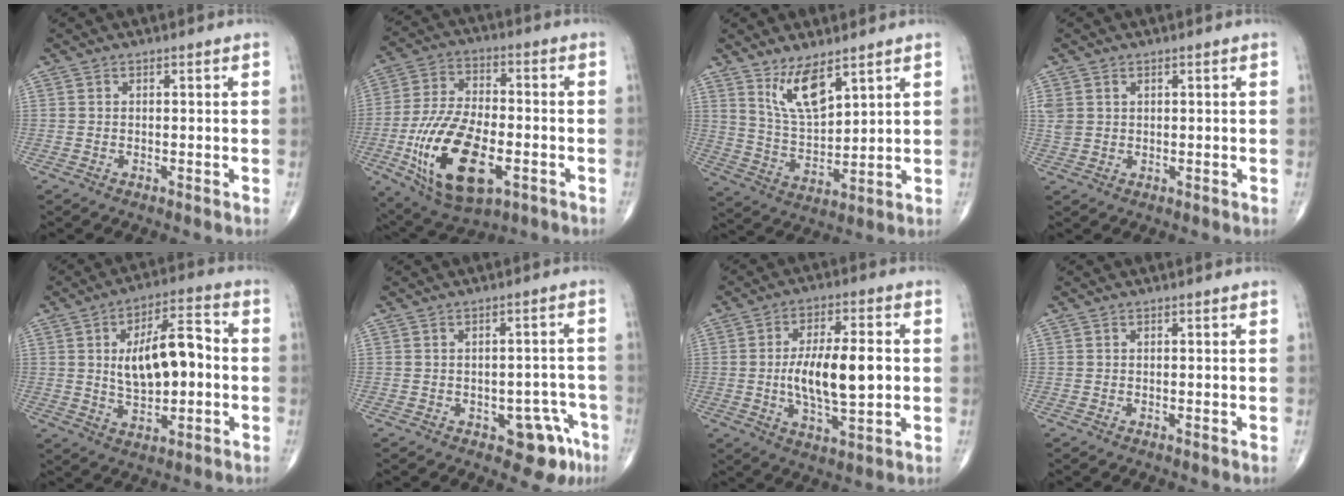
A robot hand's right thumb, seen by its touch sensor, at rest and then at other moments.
{"total": 20.1, "force": [-6.3, 9.9, 16.3], "torque": [-0.308, 0.011, -0.100]}
{"total": 9.3, "force": [5.8, 3.3, 6.5], "torque": [-0.111, -0.043, 0.122]}
{"total": 3.1, "force": [1.1, 2.4, 1.6], "torque": [-0.035, 0.001, 0.029]}
{"total": 13.7, "force": [0.6, 6.5, 12.1], "torque": [-0.180, 0.022, 0.010]}
{"total": 7.2, "force": [-3.7, 3.9, 4.8], "torque": [-0.024, 0.025, -0.041]}
{"total": 14.1, "force": [-0.2, 5.4, 13.0], "torque": [-0.218, 0.003, 0.000]}
{"total": 0.0}